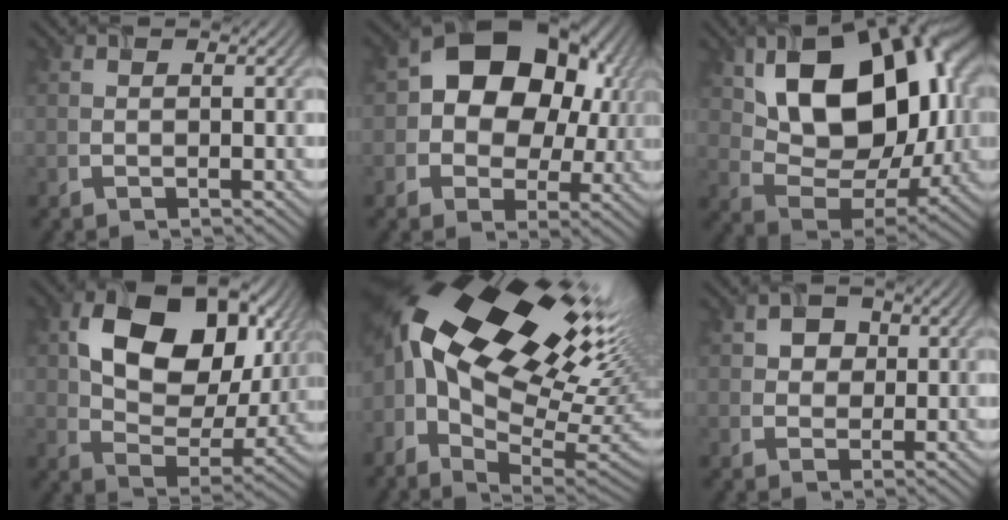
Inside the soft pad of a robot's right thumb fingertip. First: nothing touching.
{"total": 13.1, "force": [2.7, 10.0, 8.1], "torque": [-0.130, 0.001, 0.035]}
{"total": 17.4, "force": [4.8, 11.0, 12.6], "torque": [-0.210, 0.000, 0.091]}
{"total": 14.5, "force": [5.1, 9.6, 9.6], "torque": [-0.171, -0.005, 0.092]}
{"total": 21.5, "force": [6.7, 11.4, 17.0], "torque": [-0.308, 0.014, 0.133]}
{"total": 3.5, "force": [1.3, 2.8, 1.6], "torque": [-0.035, -0.003, 0.022]}